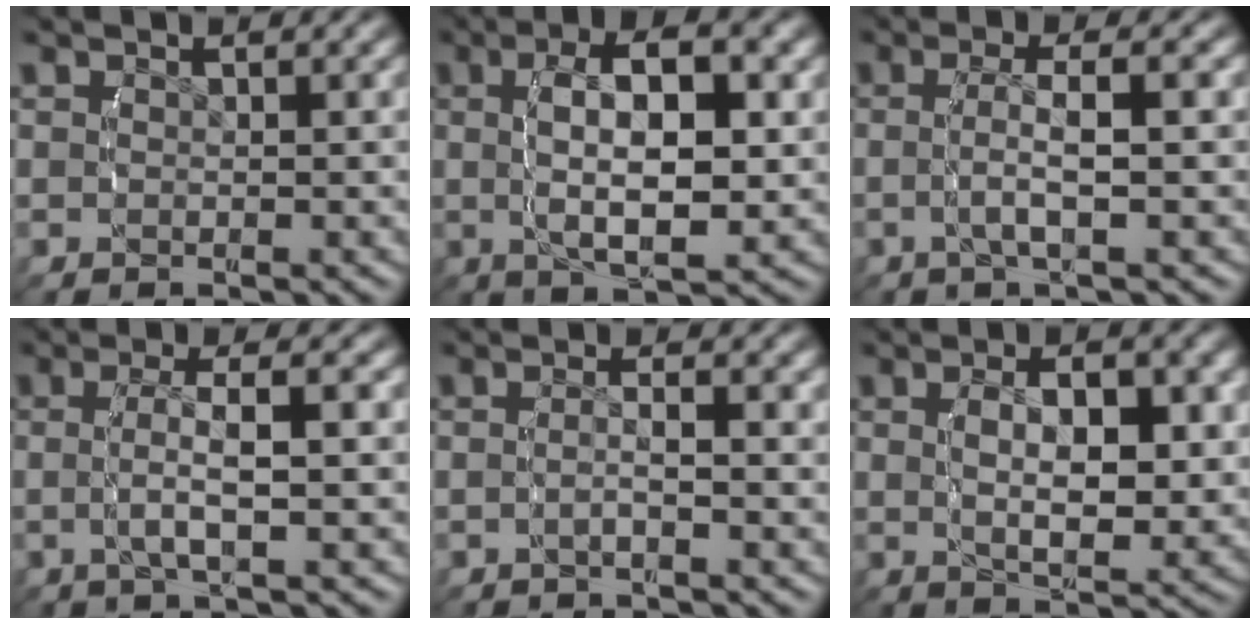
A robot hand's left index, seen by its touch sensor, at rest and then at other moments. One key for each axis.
{"total": 8.0, "fx": 0.2, "fy": 3.3, "fz": 7.2, "tx": -0.117, "ty": 0.007, "tz": -0.001}
{"total": 3.1, "fx": -0.3, "fy": 0.4, "fz": 3.0, "tx": -0.057, "ty": 0.010, "tz": -0.013}
{"total": 3.4, "fx": -0.2, "fy": 0.6, "fz": 3.3, "tx": -0.063, "ty": 0.010, "tz": -0.011}
{"total": 1.4, "fx": -0.7, "fy": 0.1, "fz": 1.3, "tx": -0.026, "ty": 0.005, "tz": -0.017}
{"total": 5.7, "fx": 0.2, "fy": 2.5, "fz": 5.1, "tx": -0.074, "ty": -0.004, "tz": 0.003}